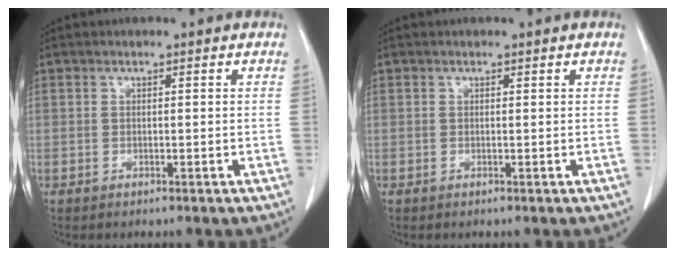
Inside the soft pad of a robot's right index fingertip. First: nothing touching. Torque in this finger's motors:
{"motor_torque": [0.07, -0.05, 0.04, 0.00]}